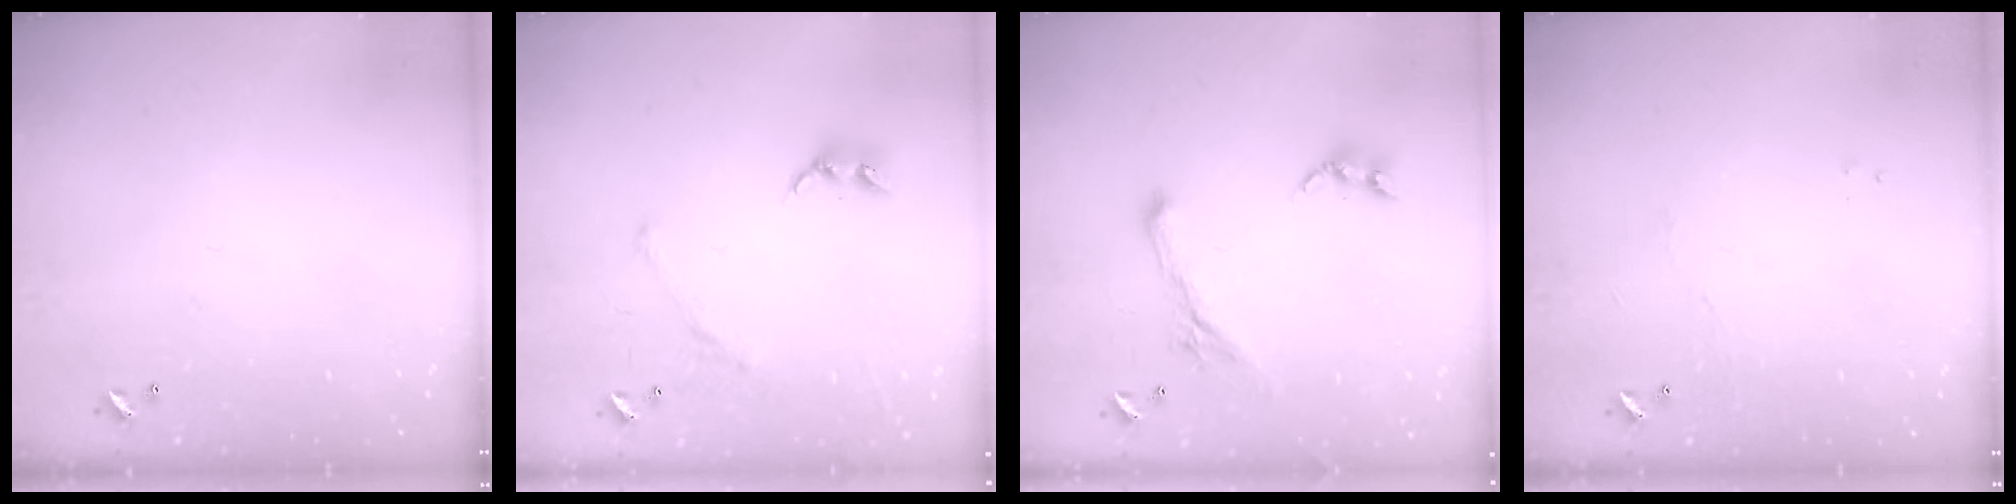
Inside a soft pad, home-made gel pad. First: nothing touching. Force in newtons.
{"total": 2.3, "press": 2.0, "slide": 1.0}
{"total": 0.8, "press": 0.8, "slide": 0.2}
{"total": 1.2, "press": 1.1, "slide": 0.3}